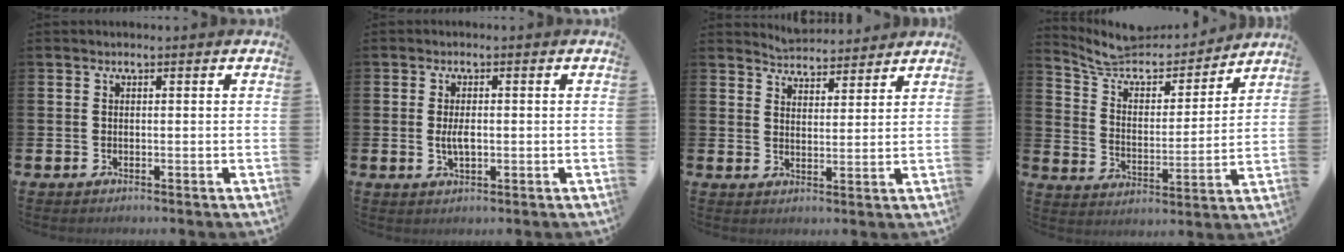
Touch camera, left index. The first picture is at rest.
{"total": 2.4, "force": [0.0, 1.1, 2.2], "torque": [-0.035, -0.001, -0.002]}
{"total": 4.3, "force": [4.2, 0.6, -0.4], "torque": [-0.011, -0.027, 0.078]}
{"total": 8.6, "force": [7.8, 2.9, 2.1], "torque": [-0.079, -0.061, 0.135]}